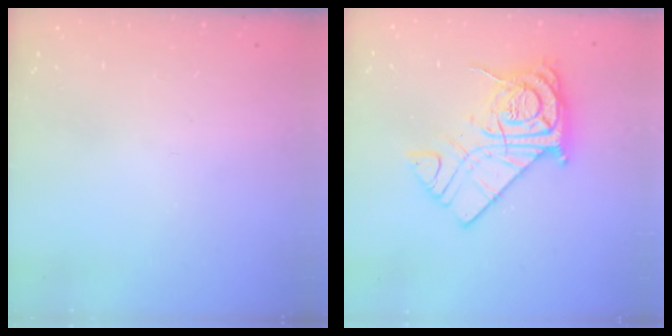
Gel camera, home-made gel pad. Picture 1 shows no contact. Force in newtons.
{"total": 15.8, "press": 15.8, "slide": 1.4}